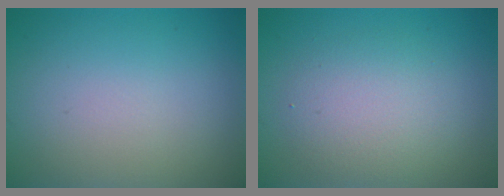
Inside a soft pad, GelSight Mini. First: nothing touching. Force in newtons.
{"total": 3.8, "press": 3.8, "slide": 0.3}